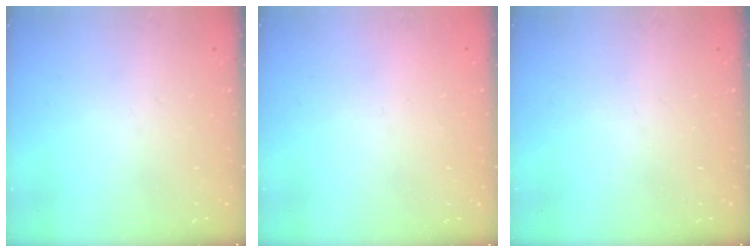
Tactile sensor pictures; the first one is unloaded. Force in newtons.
{"total": 2.3, "press": 2.3, "slide": 0.1}
{"total": 0.0}